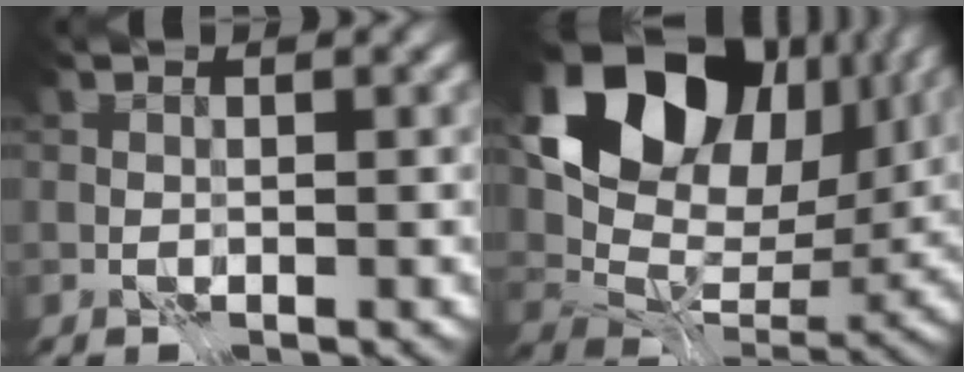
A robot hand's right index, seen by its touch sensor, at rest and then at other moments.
{"total": 17.1, "force": [7.2, 11.5, 10.5], "torque": [-0.181, 0.033, 0.138]}